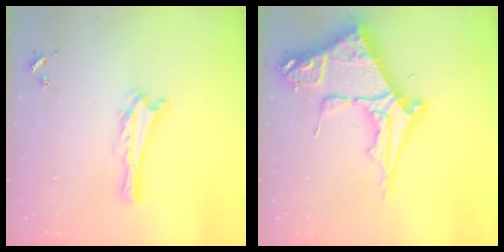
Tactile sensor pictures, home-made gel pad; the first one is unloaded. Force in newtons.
{"total": 11.3, "press": 11.2, "slide": 1.2}